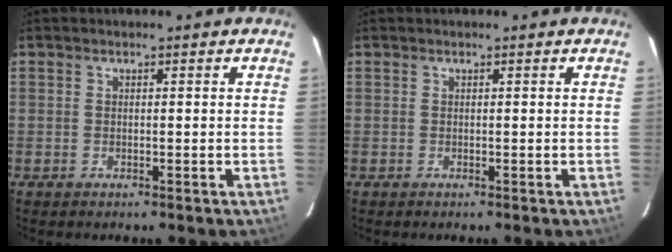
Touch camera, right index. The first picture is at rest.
{"total": 0.0}